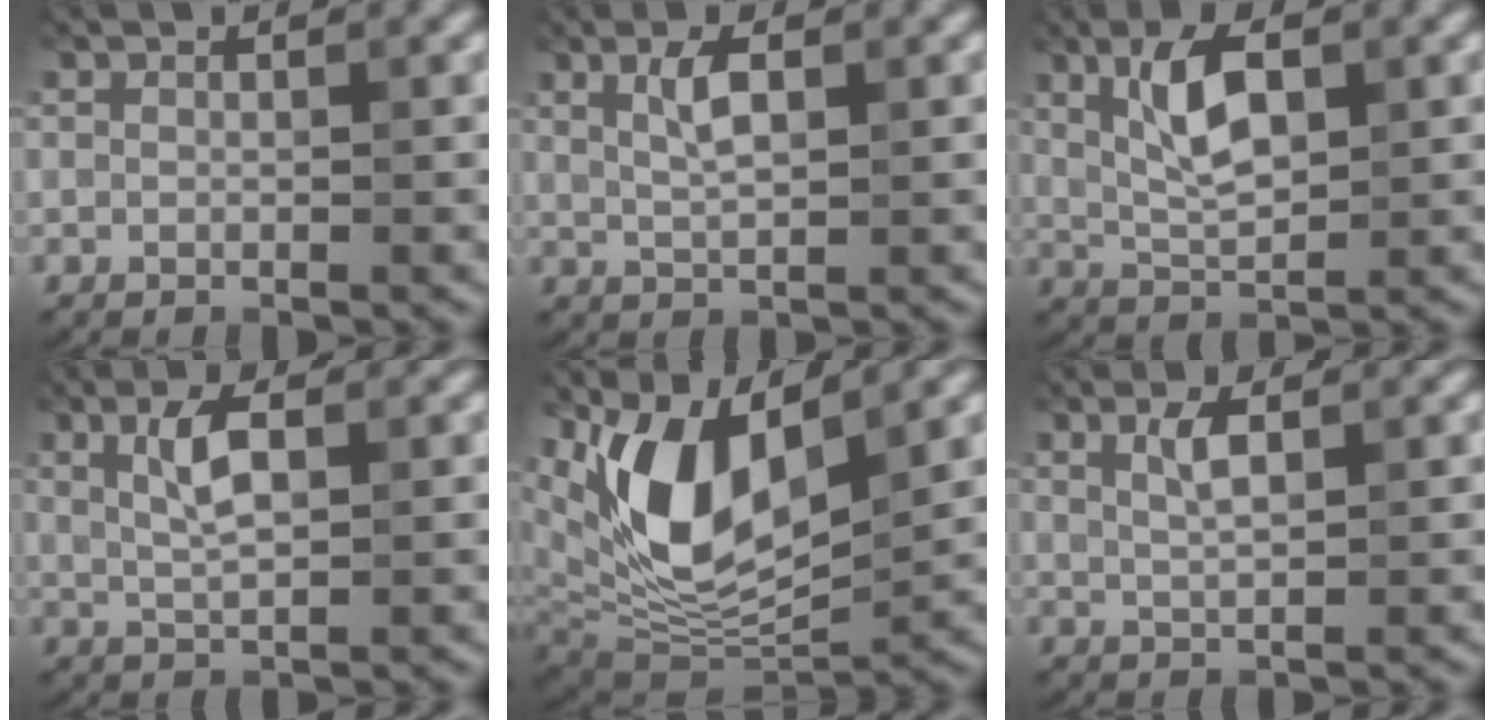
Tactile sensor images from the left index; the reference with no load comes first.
{"total": 2.6, "force": [0.9, 0.7, 2.3], "torque": [-0.043, 0.004, 0.018]}
{"total": 5.2, "force": [1.5, 2.1, 4.6], "torque": [-0.088, 0.006, 0.027]}
{"total": 3.3, "force": [1.0, 1.0, 2.9], "torque": [-0.058, 0.006, 0.018]}
{"total": 10.5, "force": [4.2, 4.8, 8.3], "torque": [-0.164, -0.012, 0.078]}
{"total": 2.1, "force": [0.9, 0.5, 1.8], "torque": [-0.035, 0.002, 0.018]}